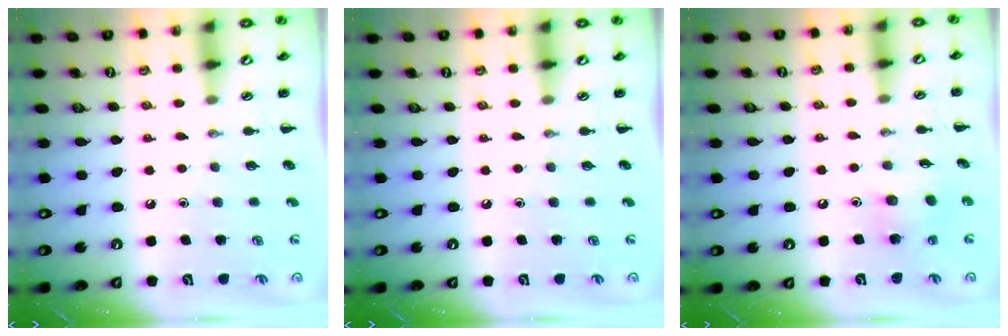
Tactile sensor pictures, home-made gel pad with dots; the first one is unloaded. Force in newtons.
{"total": 0.0}
{"total": 9.6, "press": 9.4, "slide": 2.1}